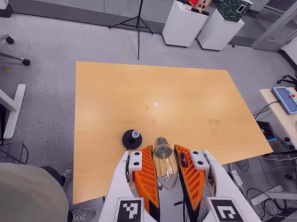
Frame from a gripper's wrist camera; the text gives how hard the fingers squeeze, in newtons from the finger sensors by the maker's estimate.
{"total": 21.6, "left": 23.8, "right": 19.5}